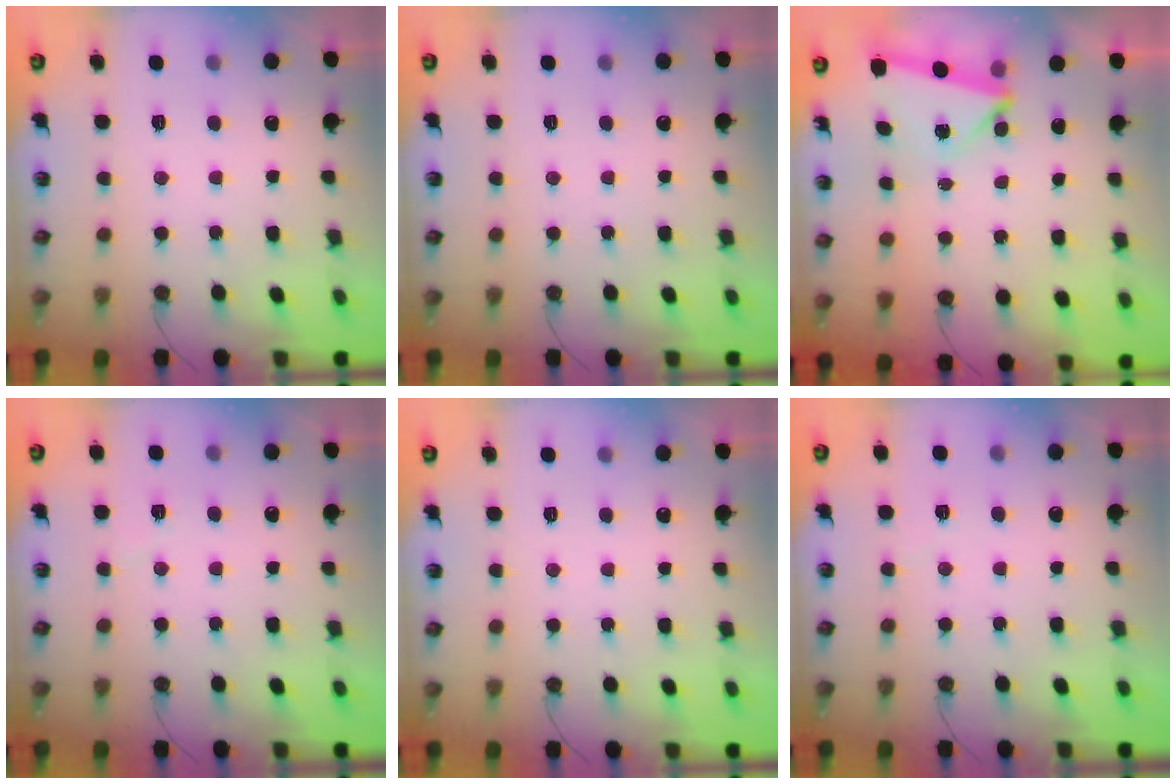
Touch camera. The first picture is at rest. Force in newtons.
{"total": 0.0}
{"total": 3.9, "press": 3.0, "slide": 2.5}
{"total": 3.6, "press": 3.5, "slide": 0.9}
{"total": 0.0}
{"total": 3.0, "press": 3.0, "slide": 0.3}